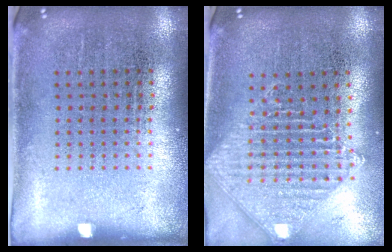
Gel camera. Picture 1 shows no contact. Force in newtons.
{"total": 1.5, "press": 1.3, "slide": 0.6}